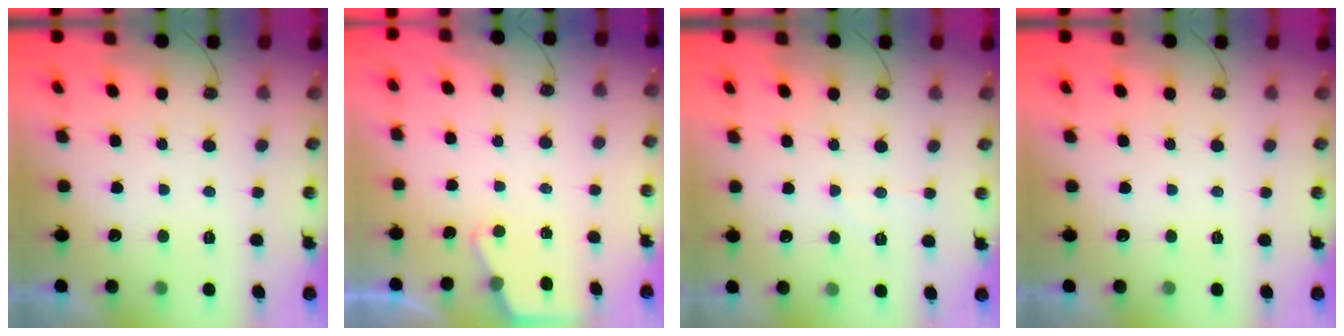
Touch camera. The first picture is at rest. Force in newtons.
{"total": 2.7, "press": 2.7, "slide": 0.4}
{"total": 6.1, "press": 6.1, "slide": 0.8}
{"total": 0.0}